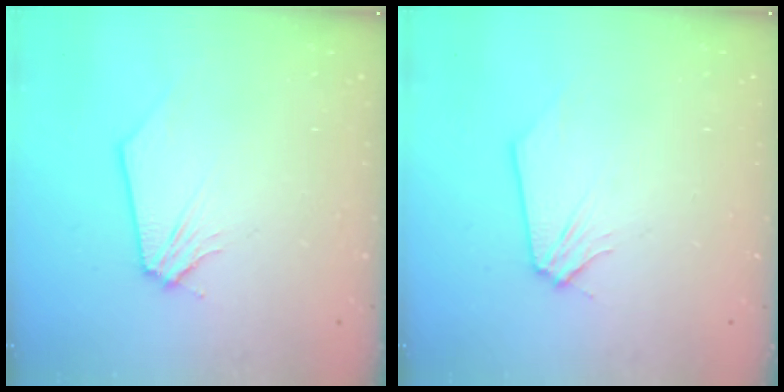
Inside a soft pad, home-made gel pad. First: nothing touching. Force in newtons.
{"total": 0.0}